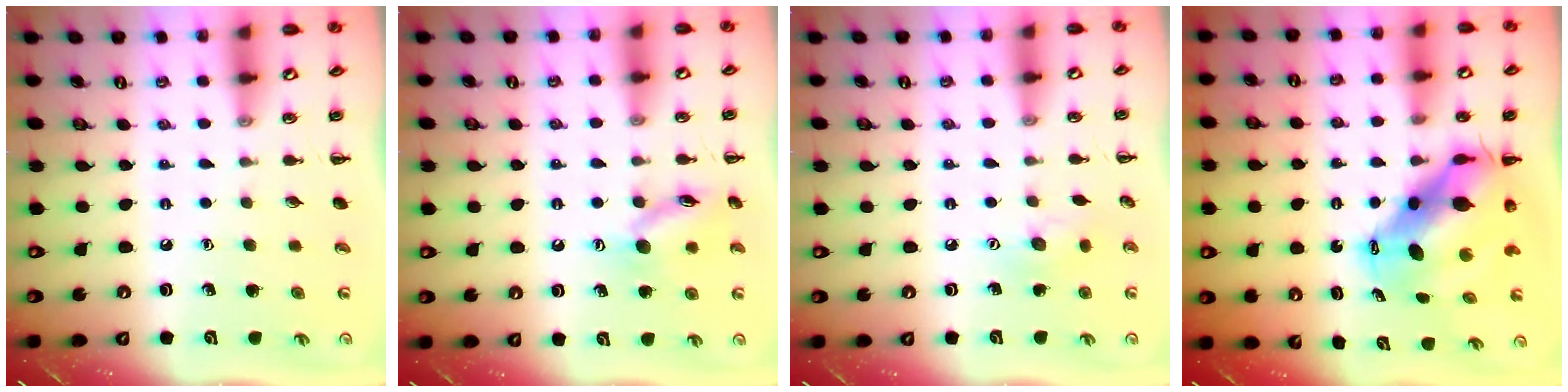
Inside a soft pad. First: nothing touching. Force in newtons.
{"total": 12.3, "press": 12.2, "slide": 0.8}
{"total": 6.9, "press": 6.8, "slide": 1.3}
{"total": 12.0, "press": 11.6, "slide": 2.8}